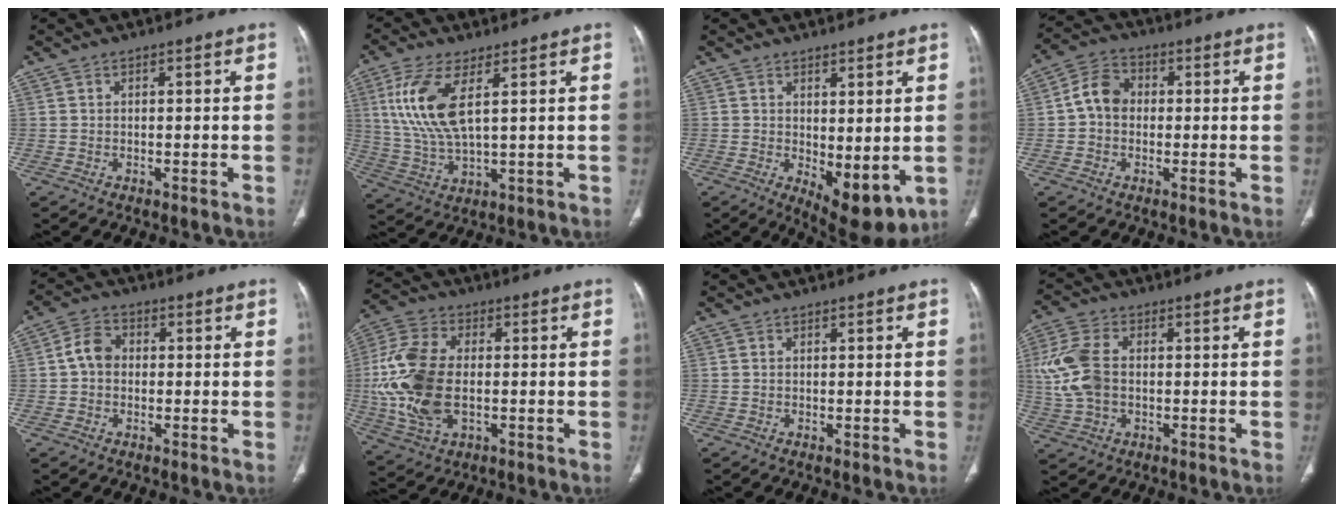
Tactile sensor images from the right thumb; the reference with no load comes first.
{"total": 11.8, "force": [3.7, 4.2, 10.4], "torque": [-0.238, -0.013, 0.079]}
{"total": 8.9, "force": [-0.5, 4.0, 7.9], "torque": [-0.099, -0.021, 0.010]}
{"total": 6.8, "force": [0.1, 5.5, 4.0], "torque": [-0.059, 0.021, -0.011]}
{"total": 5.1, "force": [0.0, 4.1, 3.0], "torque": [-0.044, 0.015, -0.009]}
{"total": 15.9, "force": [-0.9, 9.4, 12.8], "torque": [-0.280, 0.006, -0.014]}
{"total": 0.0}
{"total": 10.2, "force": [0.3, 6.7, 7.7], "torque": [-0.175, 0.012, 0.008]}